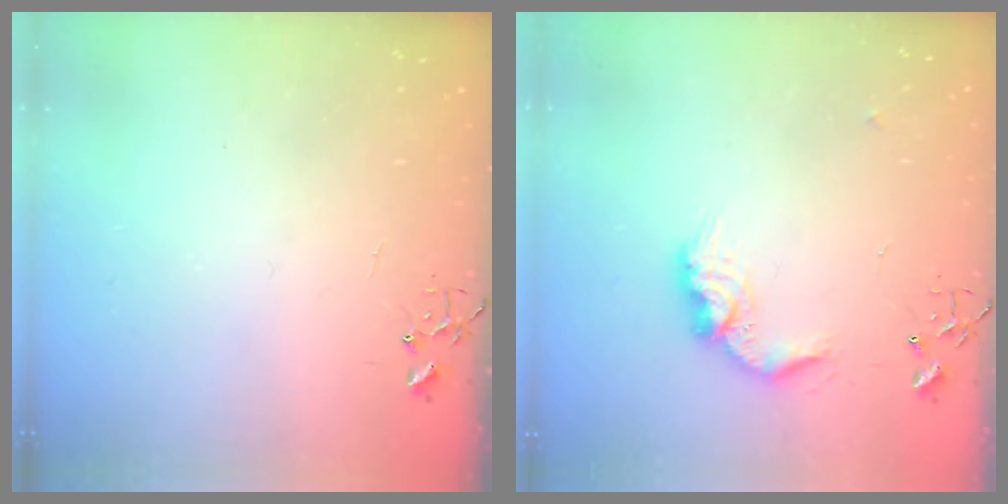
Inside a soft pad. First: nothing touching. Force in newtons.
{"total": 12.0, "press": 12.0, "slide": 0.1}